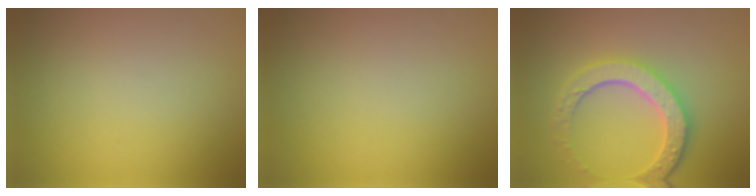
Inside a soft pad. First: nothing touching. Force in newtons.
{"total": 0.0}
{"total": 5.4, "press": 4.3, "slide": 3.4}